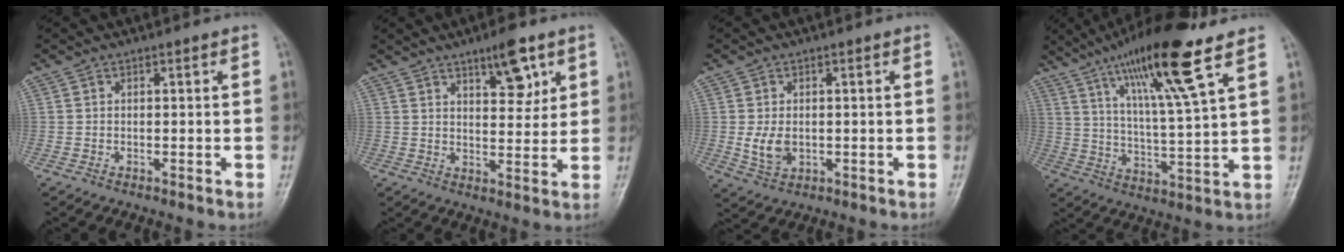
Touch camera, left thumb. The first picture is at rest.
{"total": 7.6, "force": [4.5, 2.8, 5.5], "torque": [-0.062, -0.027, 0.066]}
{"total": 4.6, "force": [-0.3, 3.3, 3.3], "torque": [-0.054, -0.008, 0.002]}
{"total": 17.7, "force": [10.4, 2.1, 14.2], "torque": [-0.239, -0.044, 0.181]}